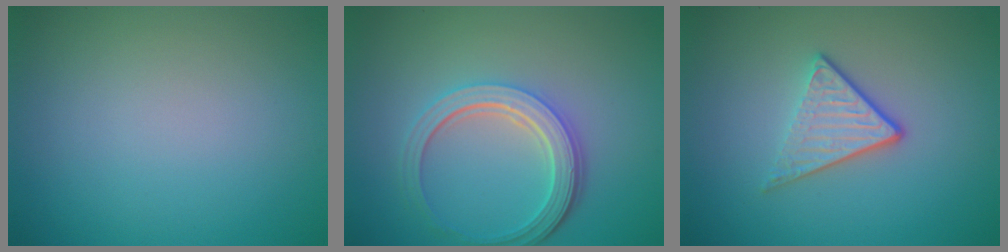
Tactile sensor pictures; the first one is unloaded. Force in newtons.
{"total": 4.8, "press": 3.6, "slide": 3.2}
{"total": 3.2, "press": 2.5, "slide": 2.1}